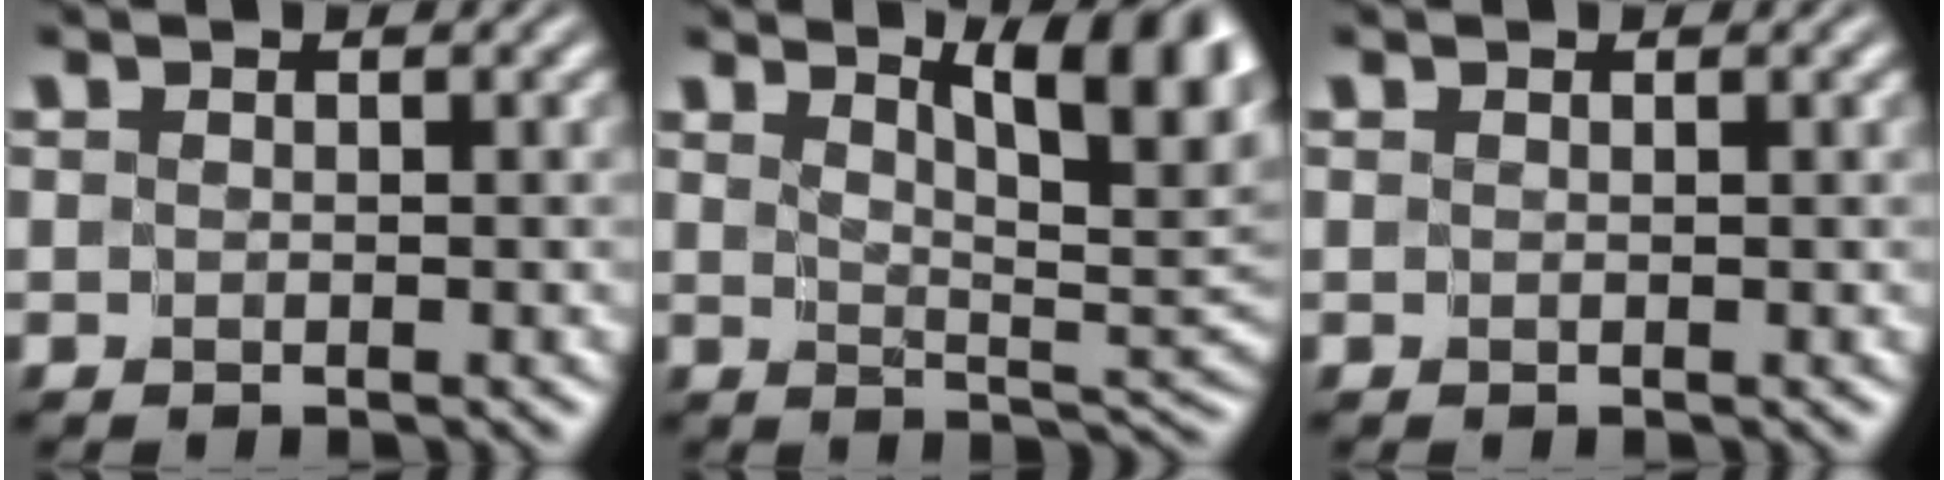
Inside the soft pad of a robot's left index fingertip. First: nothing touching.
{"total": 9.7, "force": [5.1, 2.9, 7.7], "torque": [-0.067, 0.020, 0.066]}
{"total": 0.0}